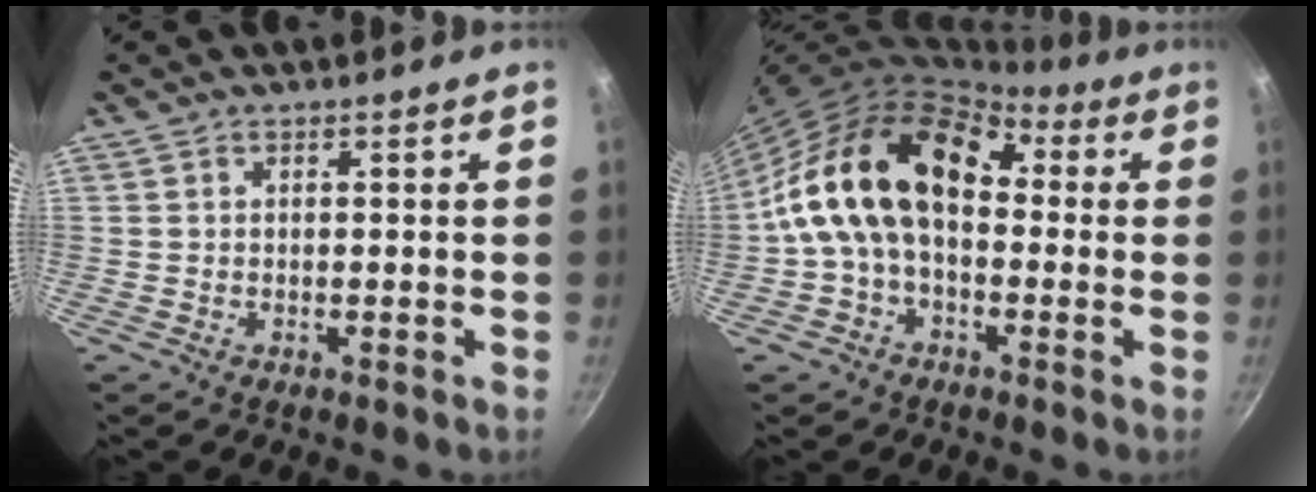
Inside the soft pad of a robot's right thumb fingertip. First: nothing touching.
{"total": 17.8, "force": [0.9, 11.8, 13.3], "torque": [-0.209, 0.043, -0.005]}